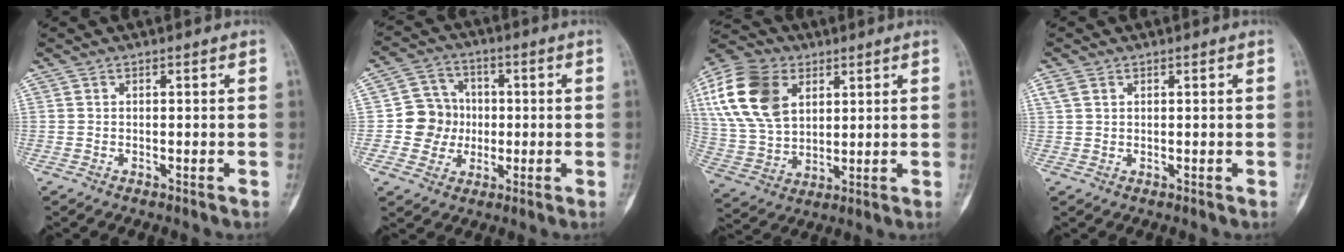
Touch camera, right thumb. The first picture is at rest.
{"total": 8.7, "force": [-0.7, 8.3, 2.5], "torque": [0.001, 0.016, -0.016]}
{"total": 18.1, "force": [6.2, 12.2, 11.8], "torque": [-0.225, -0.008, 0.117]}
{"total": 2.0, "force": [1.0, 1.4, 1.1], "torque": [-0.024, 0.008, 0.024]}